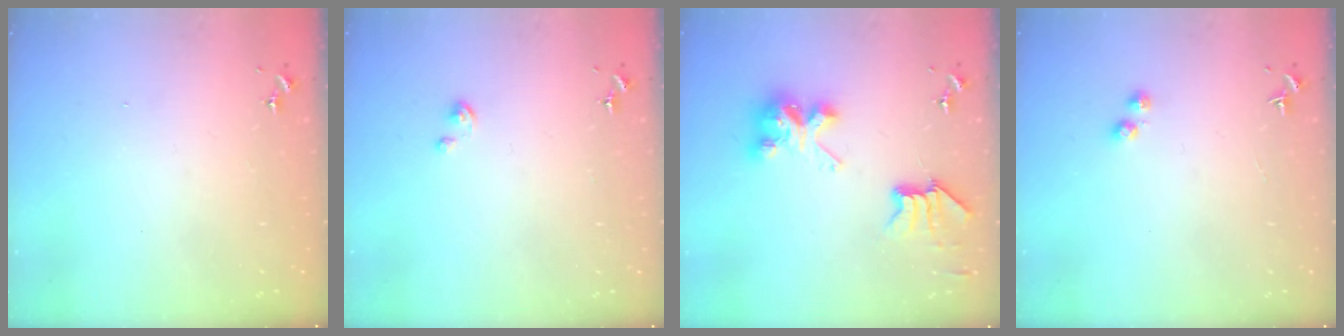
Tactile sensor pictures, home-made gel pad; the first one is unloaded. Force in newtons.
{"total": 1.1, "press": 1.1, "slide": 0.2}
{"total": 7.9, "press": 7.9, "slide": 0.1}
{"total": 3.0, "press": 2.9, "slide": 0.7}